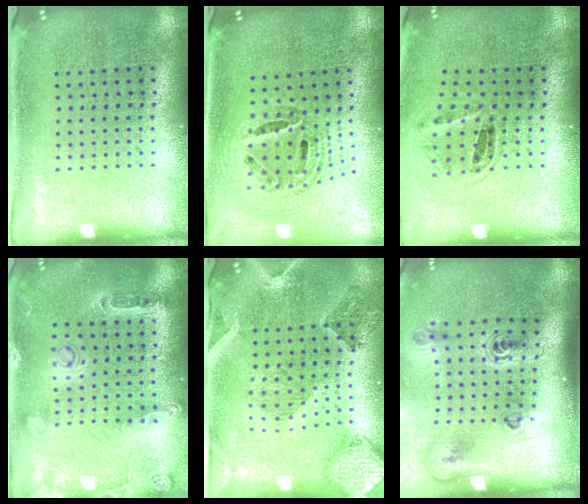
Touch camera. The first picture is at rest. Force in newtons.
{"total": 1.3, "press": 1.2, "slide": 0.5}
{"total": 0.9, "press": 0.9, "slide": 0.3}
{"total": 0.9, "press": 0.9, "slide": 0.2}
{"total": 1.6, "press": 1.6, "slide": 0.4}
{"total": 2.3, "press": 1.5, "slide": 1.8}